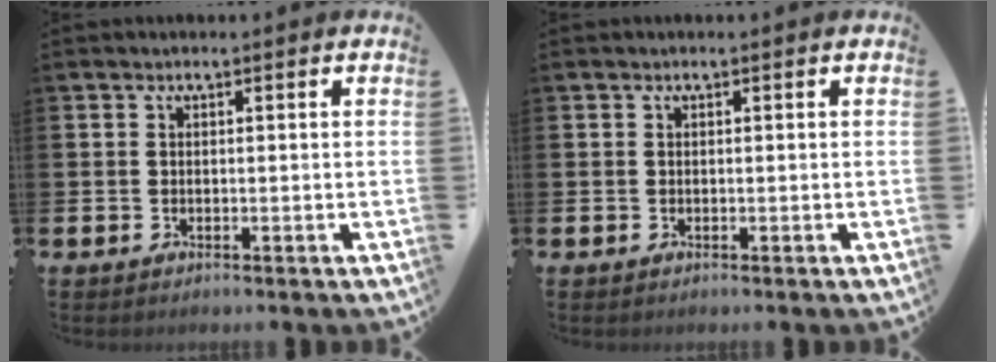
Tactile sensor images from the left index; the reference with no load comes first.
{"total": 0.0}